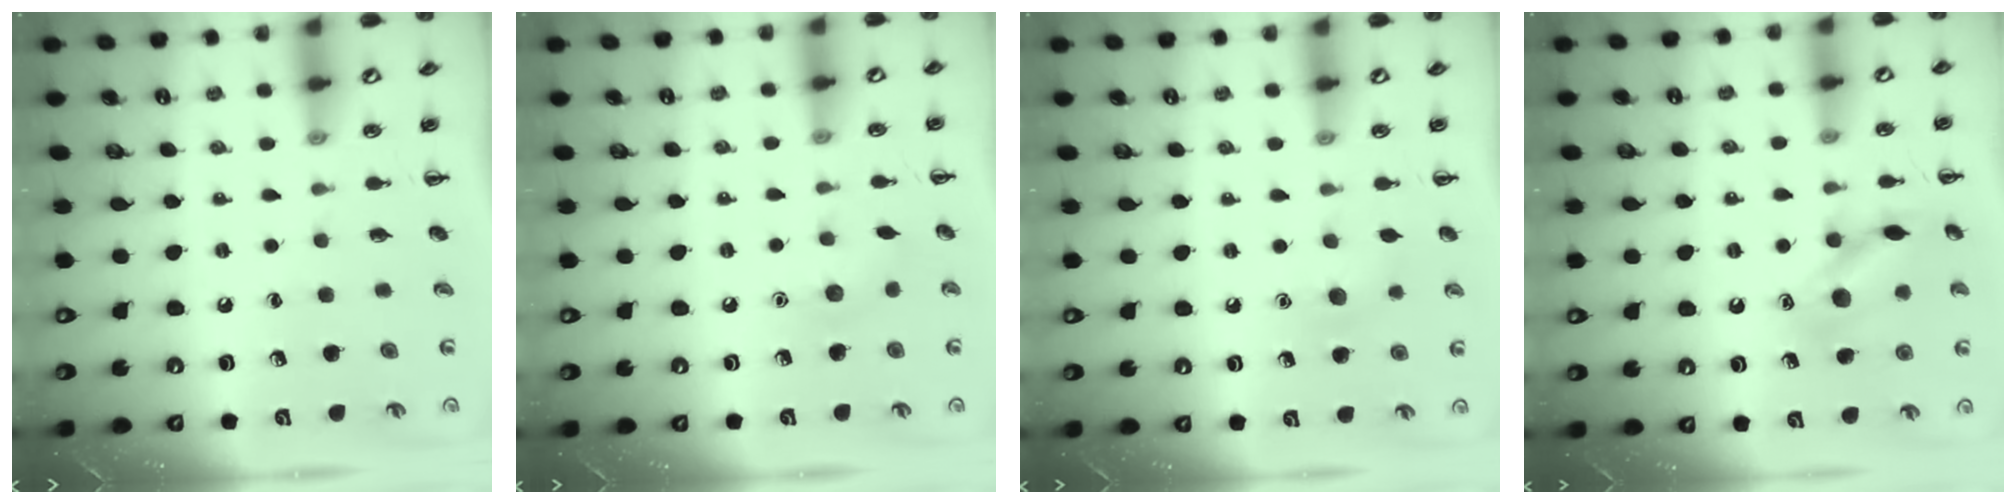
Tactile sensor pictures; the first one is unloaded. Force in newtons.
{"total": 6.4, "press": 6.2, "slide": 1.8}
{"total": 6.2, "press": 6.0, "slide": 1.5}
{"total": 13.0, "press": 13.0, "slide": 0.8}